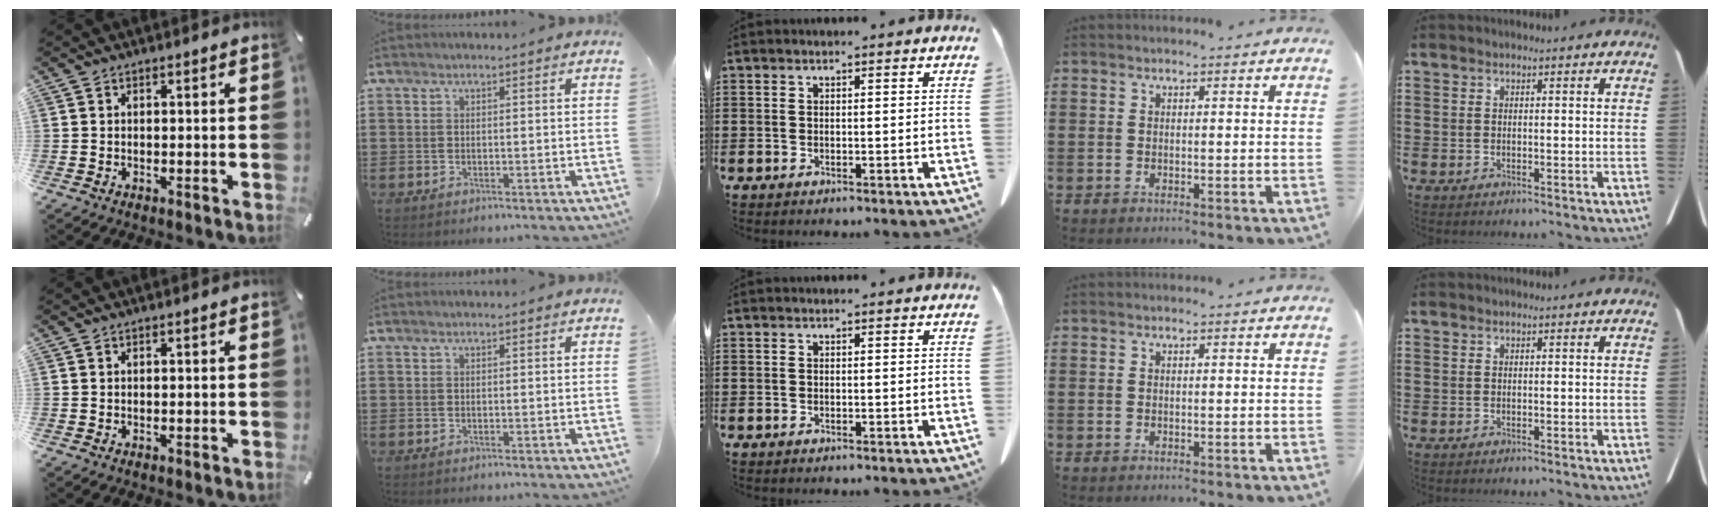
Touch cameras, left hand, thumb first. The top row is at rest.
{}